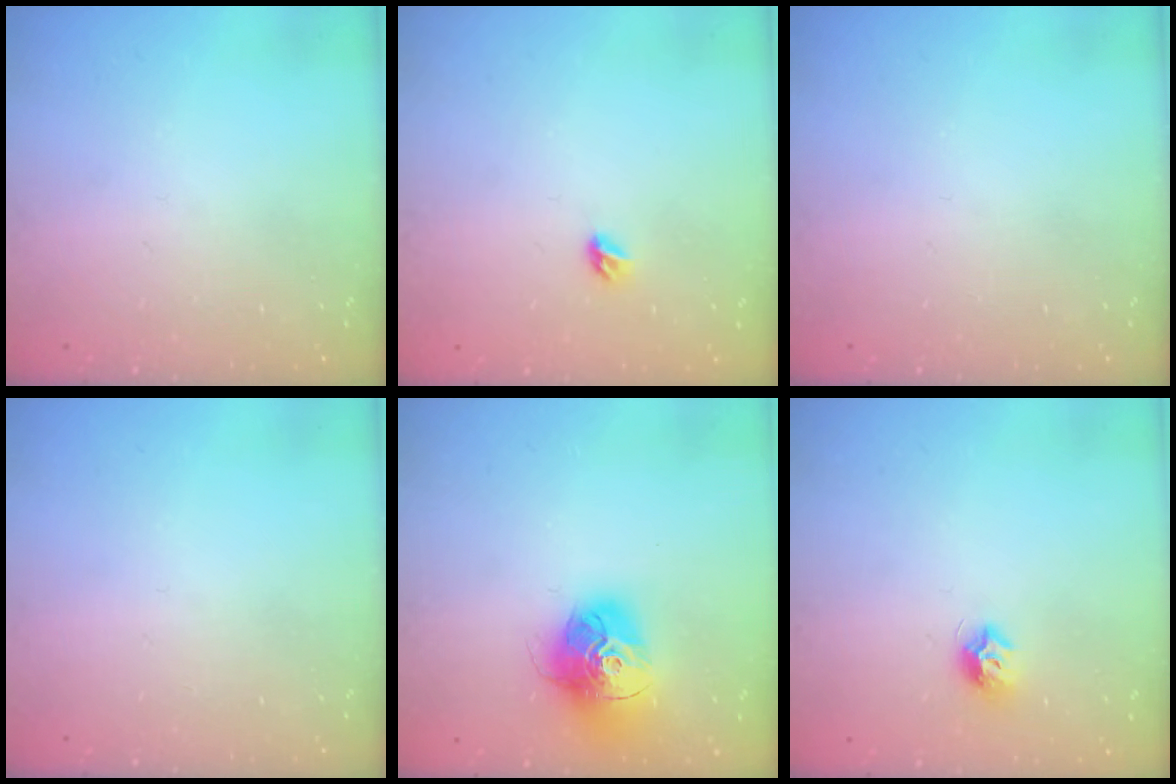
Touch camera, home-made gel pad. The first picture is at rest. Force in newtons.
{"total": 3.8, "press": 3.8, "slide": 0.7}
{"total": 0.0}
{"total": 0.0}
{"total": 15.7, "press": 15.7, "slide": 1.4}
{"total": 8.2, "press": 8.2, "slide": 0.7}